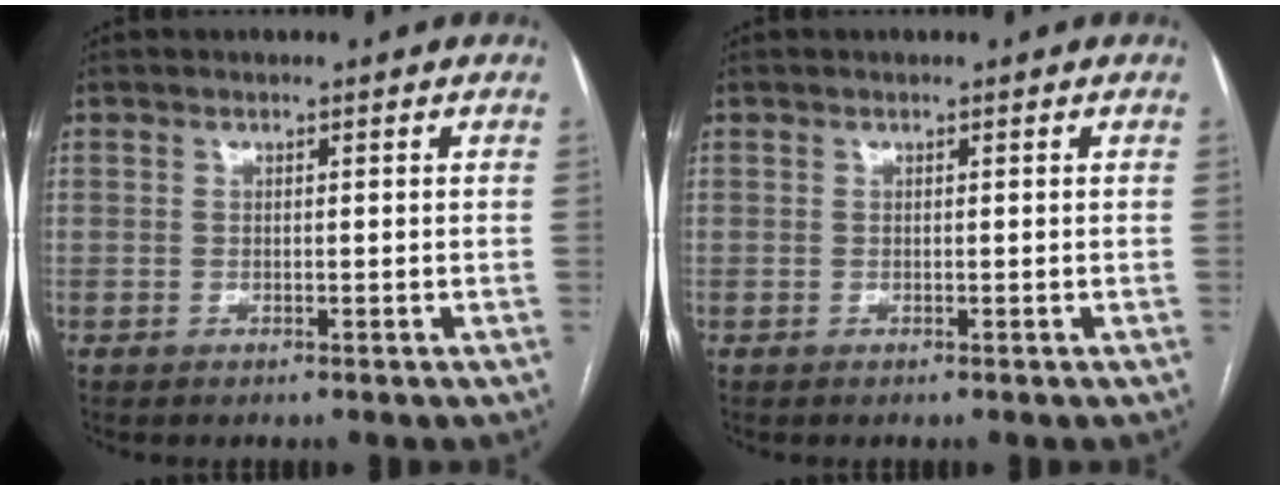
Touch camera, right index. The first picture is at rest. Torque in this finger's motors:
{"motor_torque": [0.00, 0.00, 0.00, 0.00]}